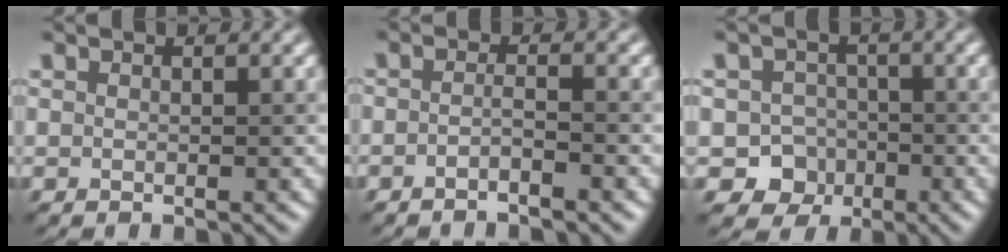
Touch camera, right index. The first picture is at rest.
{"total": 1.7, "force": [-1.1, 0.4, 1.3], "torque": [-0.014, 0.007, -0.025]}
{"total": 5.0, "force": [-1.9, 4.5, 0.9], "torque": [0.020, 0.003, -0.044]}